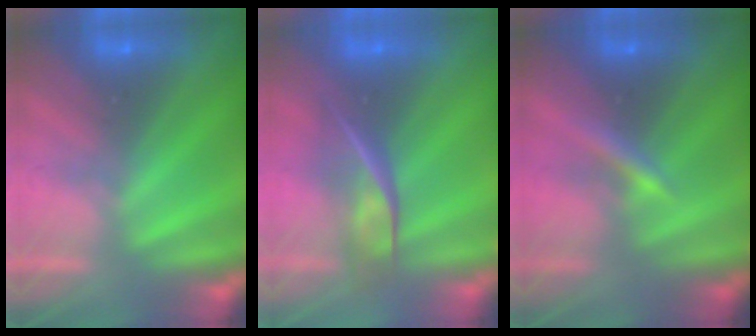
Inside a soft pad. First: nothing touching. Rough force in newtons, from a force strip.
{"total": 2.4}
{"total": 2.9}